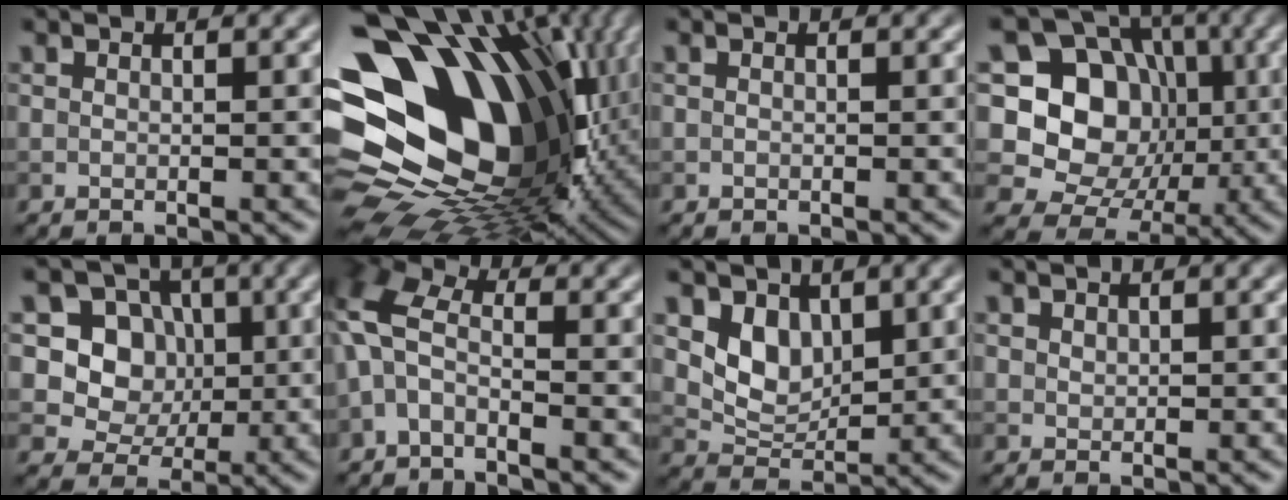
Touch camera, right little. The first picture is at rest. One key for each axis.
{"total": 19.1, "fx": 1.3, "fy": 14.5, "fz": 12.4, "tx": -0.210, "ty": -0.021, "tz": 0.054}
{"total": 0.0}
{"total": 12.7, "fx": 0.3, "fy": 11.1, "fz": 6.3, "tx": -0.116, "ty": 0.025, "tz": -0.022}
{"total": 6.5, "fx": 0.8, "fy": 5.7, "fz": 2.9, "tx": -0.040, "ty": 0.006, "tz": 0.016}
{"total": 4.9, "fx": -1.4, "fy": 2.4, "fz": 4.0, "tx": -0.099, "ty": 0.020, "tz": -0.041}
{"total": 3.6, "fx": 1.2, "fy": 2.6, "fz": 2.1, "tx": -0.044, "ty": -0.013, "tz": 0.026}
{"total": 0.6, "fx": 0.4, "fy": 0.4, "fz": 0.1, "tx": -0.008, "ty": -0.002, "tz": 0.018}